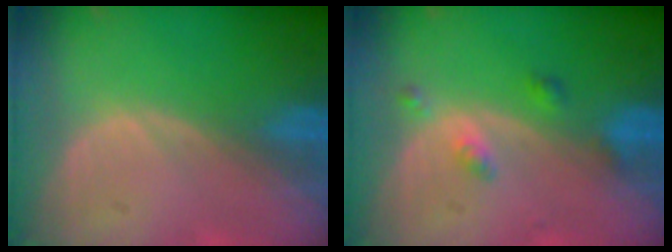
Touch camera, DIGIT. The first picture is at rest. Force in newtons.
{"total": 2.9, "press": 2.9, "slide": 0.2}